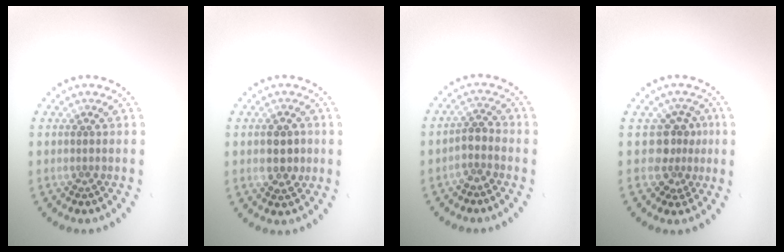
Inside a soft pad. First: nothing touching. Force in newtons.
{"total": 2.9, "press": 2.9, "slide": 0.1}
{"total": 2.0, "press": 1.6, "slide": 1.3}
{"total": 2.7, "press": 2.0, "slide": 1.8}